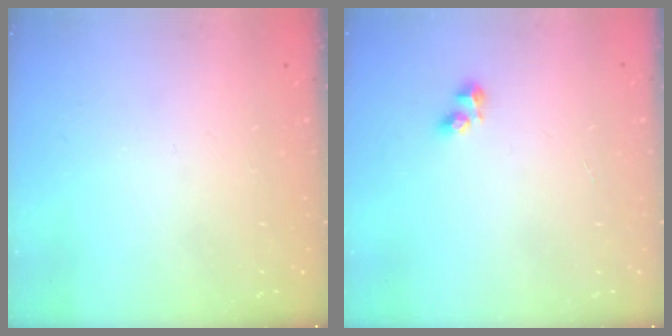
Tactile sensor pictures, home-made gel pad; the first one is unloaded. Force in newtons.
{"total": 3.3, "press": 3.2, "slide": 1.0}